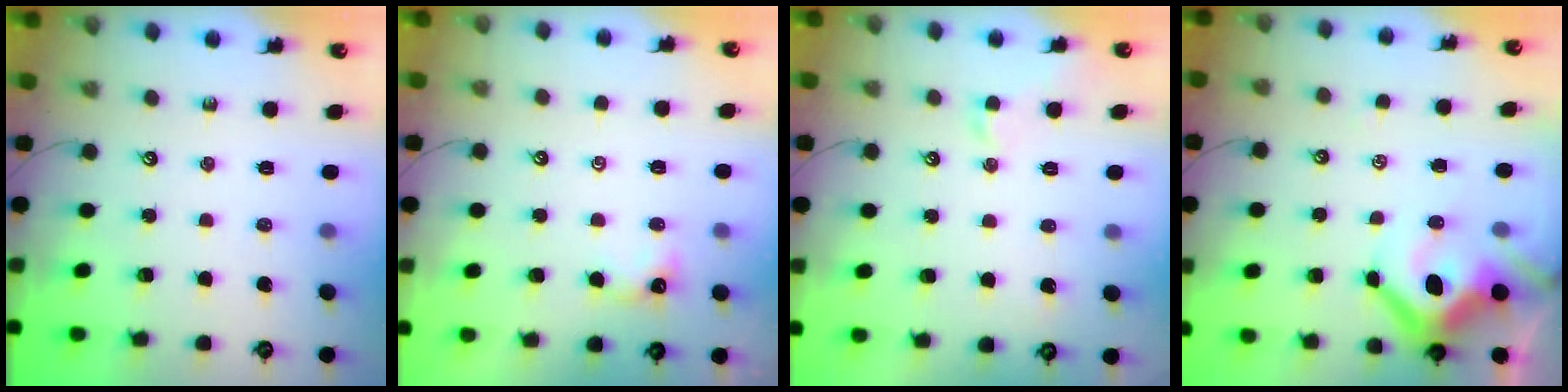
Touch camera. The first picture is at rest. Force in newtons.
{"total": 1.0, "press": 0.9, "slide": 0.4}
{"total": 1.4, "press": 1.2, "slide": 0.7}
{"total": 11.1, "press": 10.9, "slide": 2.1}